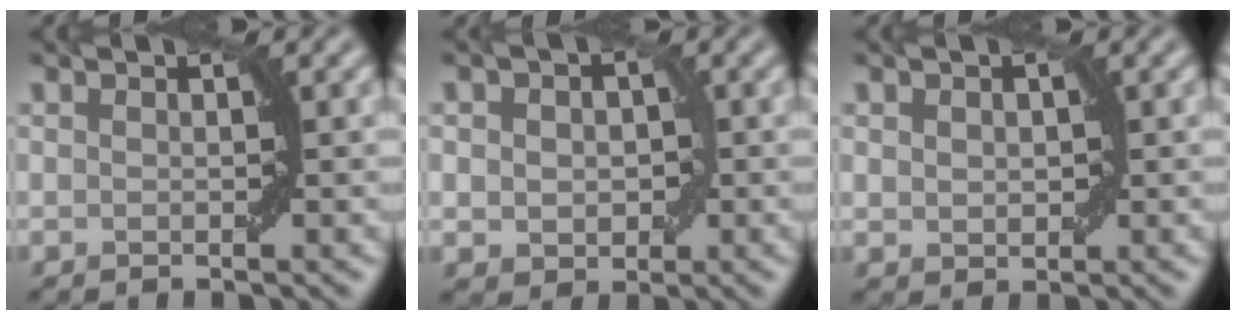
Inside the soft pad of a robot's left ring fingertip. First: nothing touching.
{"total": 3.6, "force": [0.1, 2.8, 2.2], "torque": [-0.024, 0.007, -0.008]}
{"total": 1.5, "force": [0.3, 1.1, 0.9], "torque": [-0.013, 0.000, 0.009]}